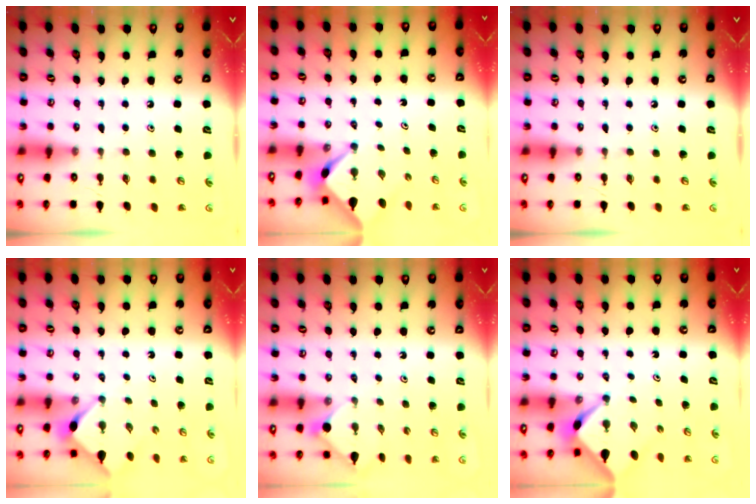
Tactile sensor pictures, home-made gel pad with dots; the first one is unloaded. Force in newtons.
{"total": 2.4, "press": 2.4, "slide": 0.3}
{"total": 0.0}
{"total": 2.9, "press": 2.9, "slide": 0.4}
{"total": 1.8, "press": 1.8, "slide": 0.4}
{"total": 2.6, "press": 2.6, "slide": 0.3}